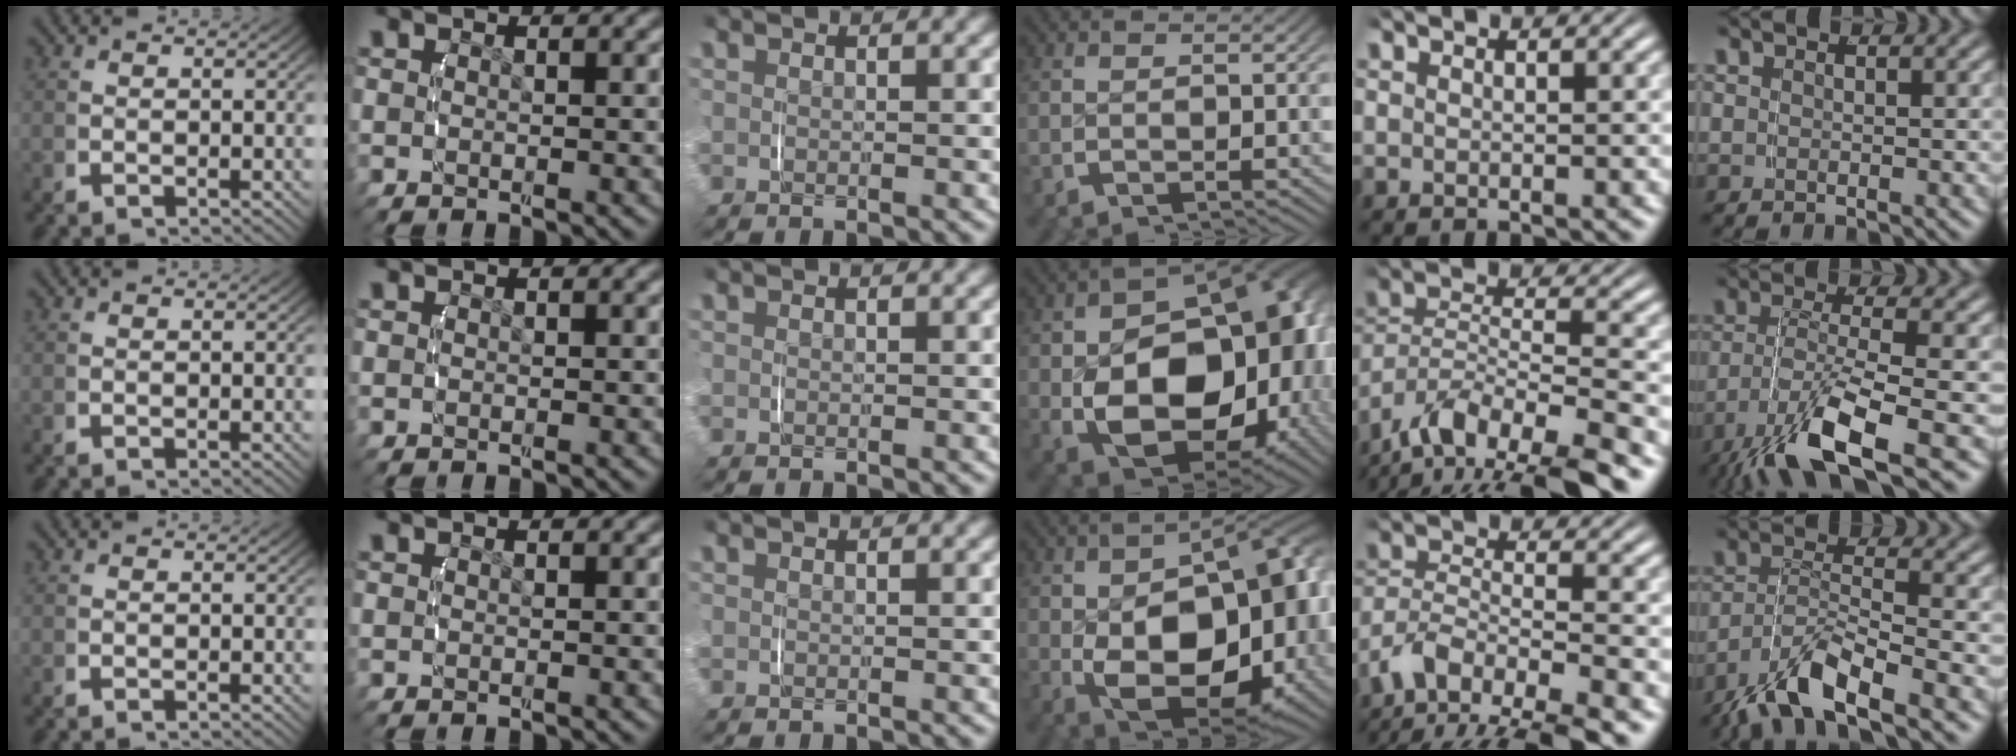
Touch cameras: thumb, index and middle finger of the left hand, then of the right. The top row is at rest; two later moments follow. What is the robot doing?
{"motion": "lift_and_place", "object": "ethernet cable"}